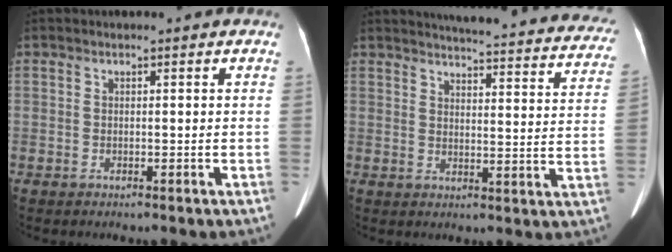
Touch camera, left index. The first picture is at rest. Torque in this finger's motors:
{"motor_torque": [0.79, -1.36, 0.01, 0.09]}